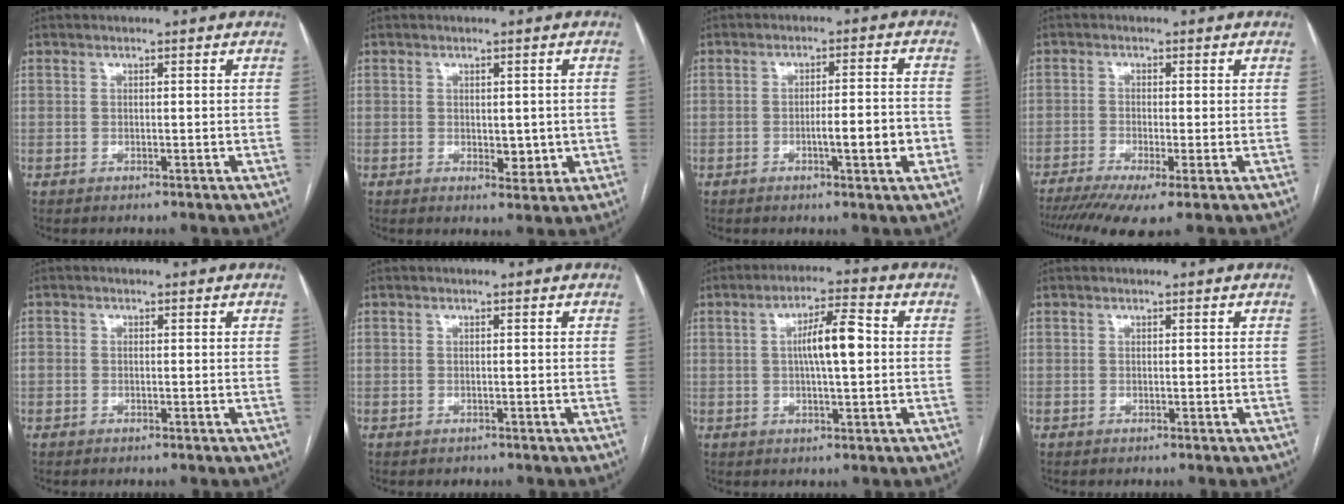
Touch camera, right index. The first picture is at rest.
{"total": 3.3, "force": [-0.1, 2.0, 2.6], "torque": [-0.028, -0.004, 0.007]}
{"total": 6.2, "force": [-1.9, 0.5, 5.9], "torque": [-0.087, 0.005, -0.023]}
{"total": 8.6, "force": [-5.4, 1.3, 6.6], "torque": [-0.108, -0.015, -0.094]}
{"total": 1.2, "force": [-0.1, 1.1, 0.5], "torque": [-0.010, 0.012, 0.000]}
{"total": 0.7, "force": [-0.3, 0.6, 0.0], "torque": [-0.001, 0.003, -0.005]}
{"total": 7.3, "force": [0.7, 1.2, 7.2], "torque": [-0.125, 0.012, 0.007]}
{"total": 0.0}